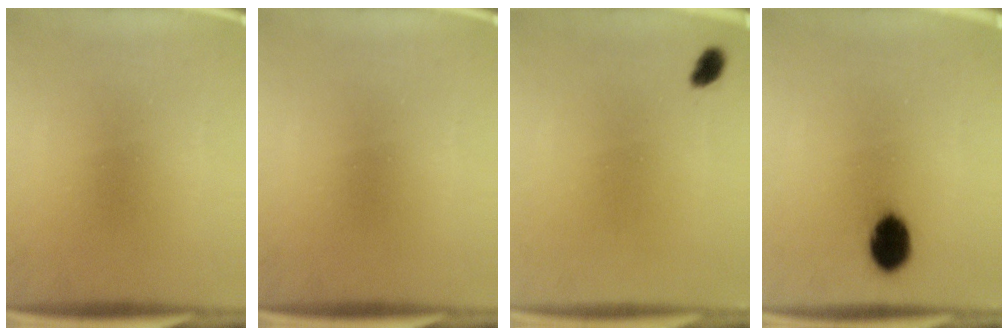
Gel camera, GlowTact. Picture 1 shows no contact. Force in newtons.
{"total": 0.0}
{"total": 1.8}
{"total": 7.9}